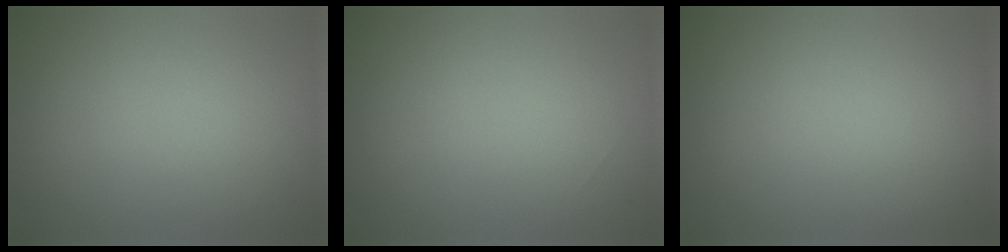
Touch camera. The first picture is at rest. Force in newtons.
{"total": 0.0}
{"total": 0.0}